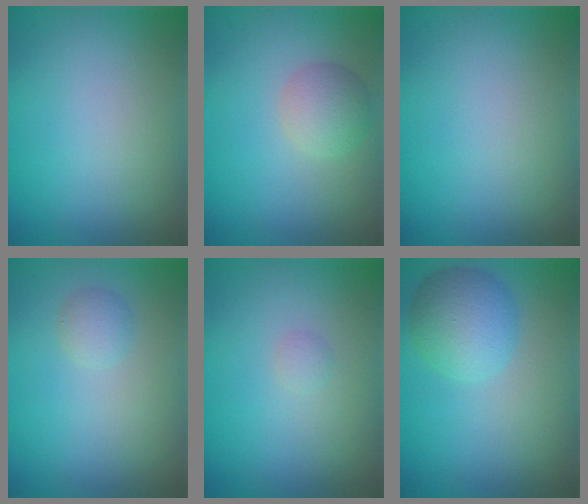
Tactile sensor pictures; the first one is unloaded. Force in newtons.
{"total": 2.7, "press": 2.7, "slide": 0.1}
{"total": 0.0}
{"total": 1.3, "press": 1.3, "slide": 0.2}
{"total": 0.6, "press": 0.6, "slide": 0.0}
{"total": 4.4, "press": 4.4, "slide": 0.1}